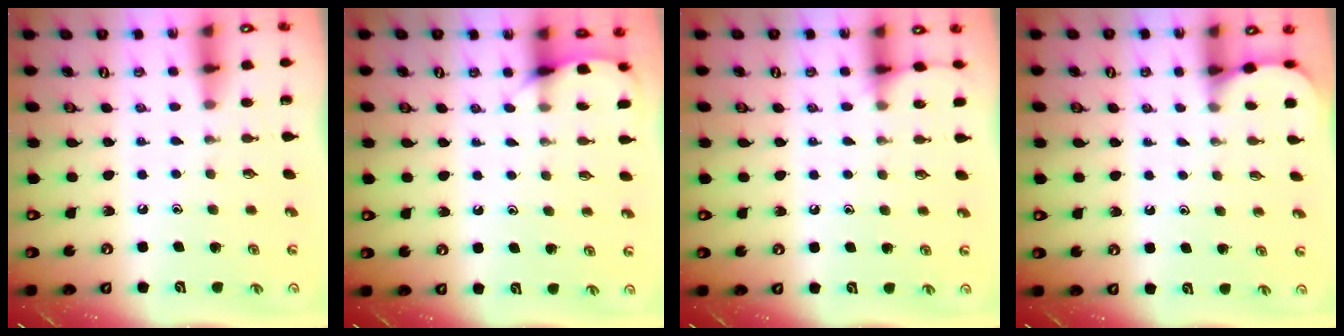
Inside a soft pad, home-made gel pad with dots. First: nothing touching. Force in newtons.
{"total": 5.8, "press": 5.7, "slide": 0.4}
{"total": 5.9, "press": 5.9, "slide": 0.8}
{"total": 1.8, "press": 1.8, "slide": 0.1}